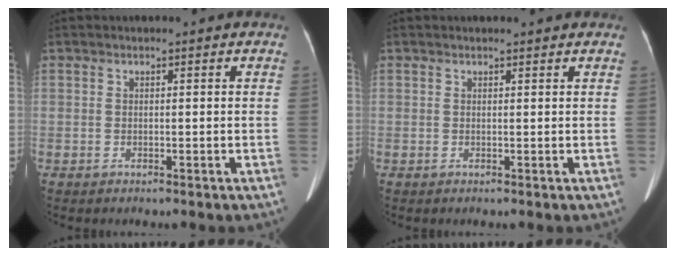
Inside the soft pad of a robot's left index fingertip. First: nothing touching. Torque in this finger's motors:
{"motor_torque": [0.10, 0.01, 0.01, 0.01]}